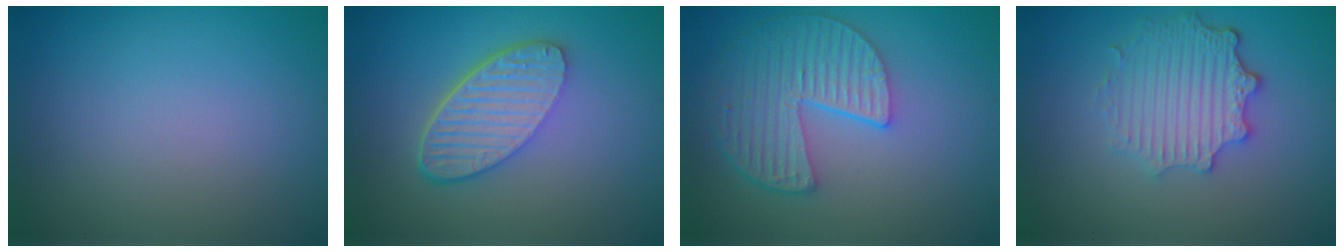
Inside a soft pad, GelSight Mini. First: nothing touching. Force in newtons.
{"total": 5.9, "press": 4.2, "slide": 4.1}
{"total": 5.8, "press": 4.5, "slide": 3.6}
{"total": 4.5, "press": 3.5, "slide": 2.8}